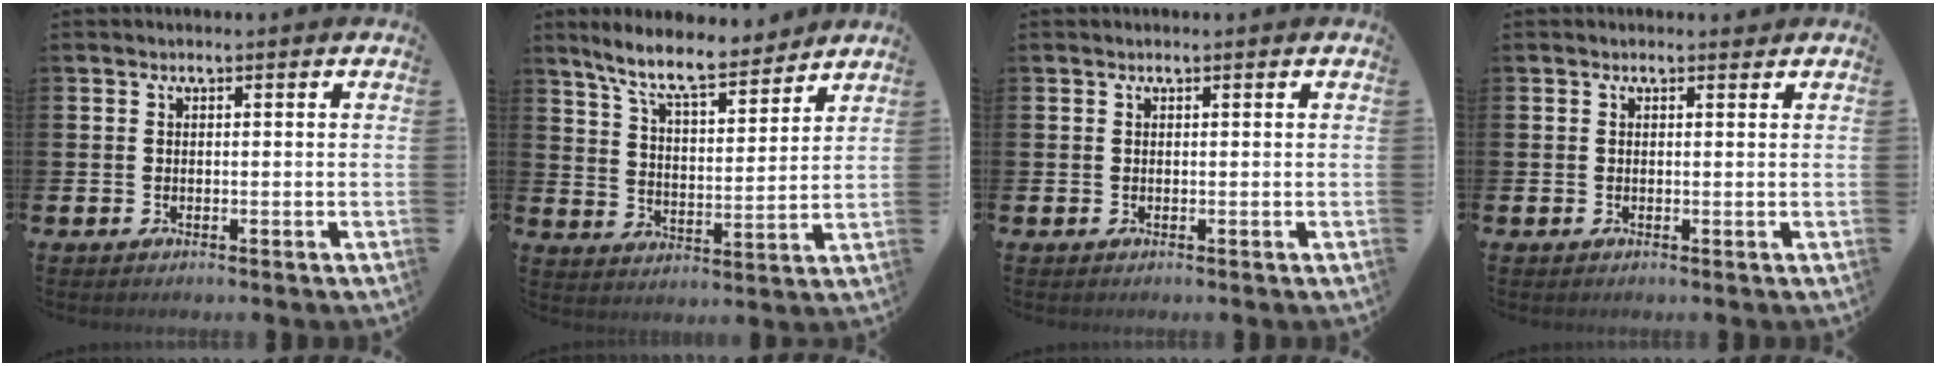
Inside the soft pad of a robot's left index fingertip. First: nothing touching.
{"total": 9.0, "force": [7.9, 1.8, 3.8], "torque": [-0.100, -0.040, 0.141]}
{"total": 0.0}
{"total": 0.5, "force": [0.5, 0.2, 0.1], "torque": [0.010, -0.001, 0.006]}